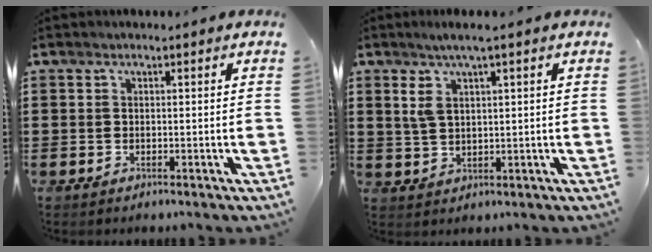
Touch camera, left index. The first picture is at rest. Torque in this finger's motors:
{"motor_torque": [1.08, -1.06, 0.55, 0.14]}